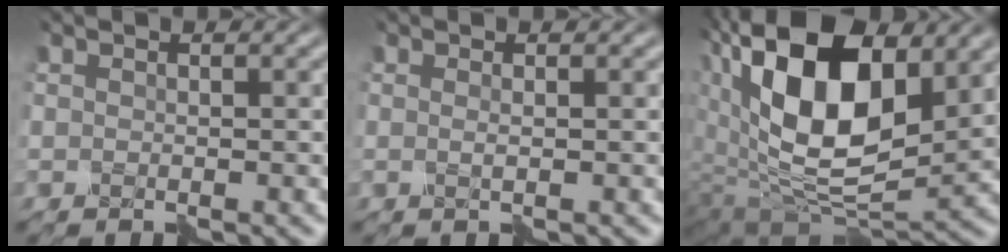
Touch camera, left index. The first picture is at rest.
{"total": 0.6, "force": [-0.1, 0.0, 0.6], "torque": [-0.012, -0.001, -0.001]}
{"total": 12.8, "force": [3.4, 7.4, 9.9], "torque": [-0.170, -0.004, 0.065]}